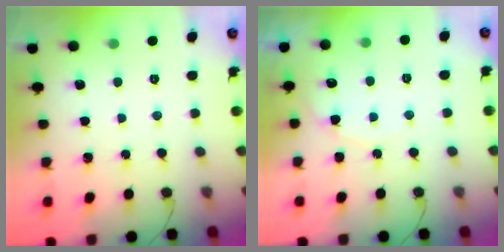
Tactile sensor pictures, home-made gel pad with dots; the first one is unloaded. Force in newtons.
{"total": 6.8, "press": 6.8, "slide": 0.6}